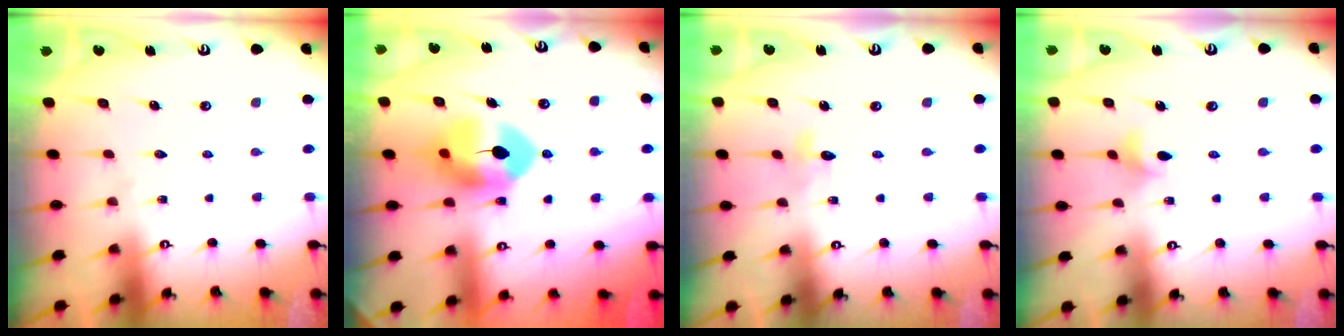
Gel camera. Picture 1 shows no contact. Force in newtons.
{"total": 9.1, "press": 8.9, "slide": 1.6}
{"total": 3.0, "press": 2.9, "slide": 0.3}
{"total": 5.0, "press": 4.9, "slide": 1.0}